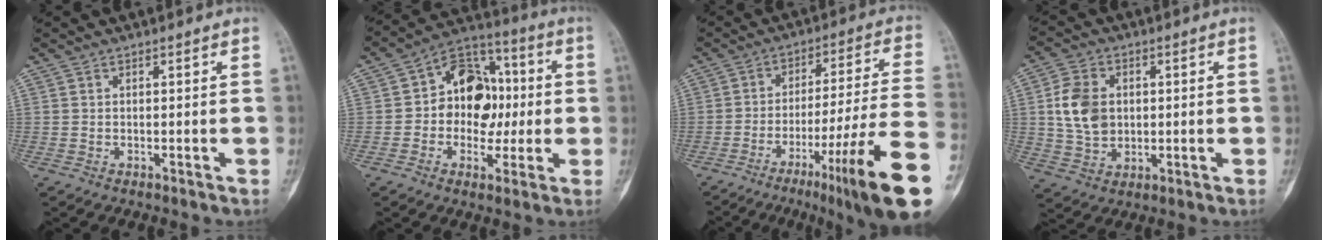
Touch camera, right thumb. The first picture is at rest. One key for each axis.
{"total": 14.2, "fx": 0.2, "fy": 10.6, "fz": 9.4, "tx": -0.091, "ty": 0.032, "tz": -0.006}
{"total": 21.2, "fx": -10.7, "fy": 1.1, "fz": 18.2, "tx": -0.240, "ty": 0.042, "tz": -0.161}
{"total": 9.9, "fx": 1.2, "fy": 7.4, "fz": 6.4, "tx": -0.106, "ty": 0.000, "tz": 0.026}